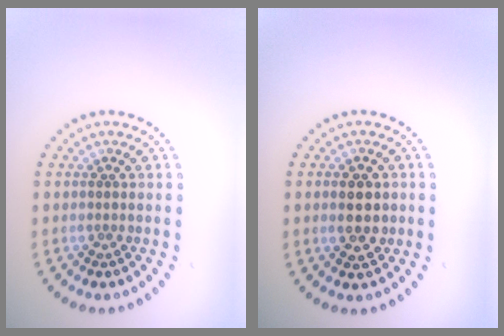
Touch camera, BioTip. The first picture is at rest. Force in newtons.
{"total": 2.8, "press": 2.8, "slide": 0.3}